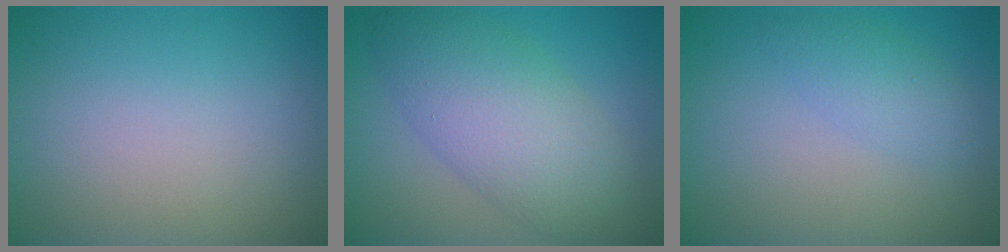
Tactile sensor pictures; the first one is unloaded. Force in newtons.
{"total": 7.4, "press": 7.4, "slide": 0.1}
{"total": 2.2, "press": 2.2, "slide": 0.0}